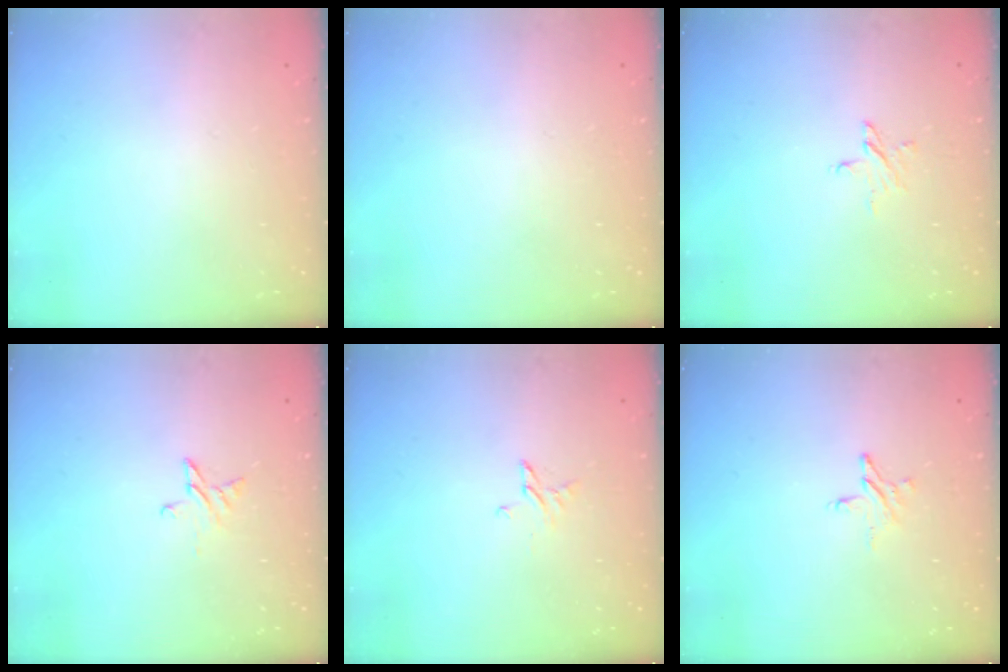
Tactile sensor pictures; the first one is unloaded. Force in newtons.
{"total": 0.0}
{"total": 4.1, "press": 4.1, "slide": 0.4}
{"total": 3.7, "press": 3.6, "slide": 0.4}
{"total": 2.6, "press": 2.6, "slide": 0.3}
{"total": 3.8, "press": 3.8, "slide": 0.3}